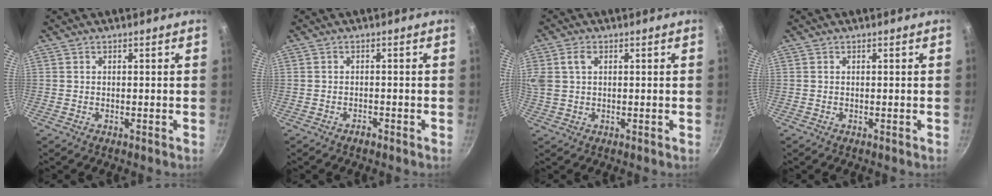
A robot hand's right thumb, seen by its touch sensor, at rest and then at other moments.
{"total": 1.1, "force": [-1.0, 0.4, 0.4], "torque": [-0.007, 0.012, -0.015]}
{"total": 7.5, "force": [2.3, 5.3, 4.8], "torque": [-0.099, 0.014, 0.043]}
{"total": 0.0}